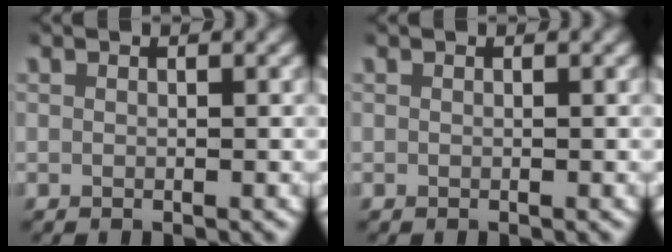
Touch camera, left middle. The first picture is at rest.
{"total": 0.0}